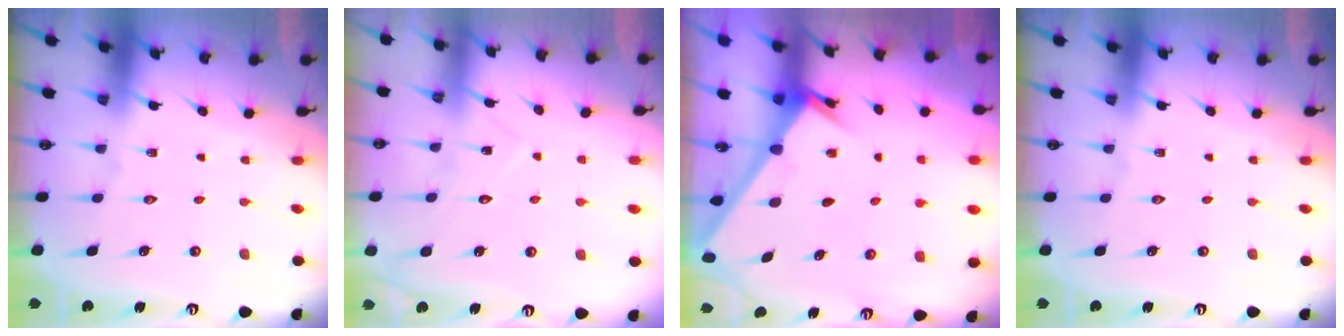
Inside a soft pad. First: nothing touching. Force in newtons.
{"total": 7.7, "press": 7.7, "slide": 0.5}
{"total": 2.3, "press": 2.3, "slide": 0.3}
{"total": 0.0}